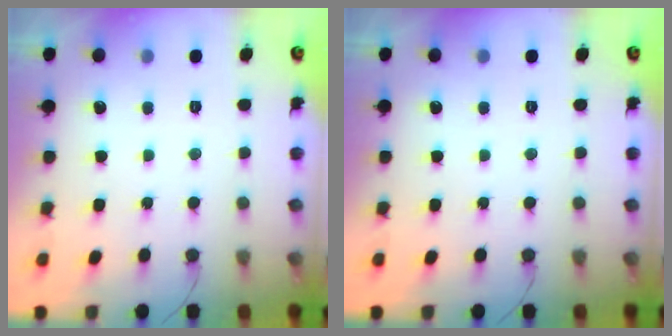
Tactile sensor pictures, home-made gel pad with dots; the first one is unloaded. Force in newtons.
{"total": 0.0}